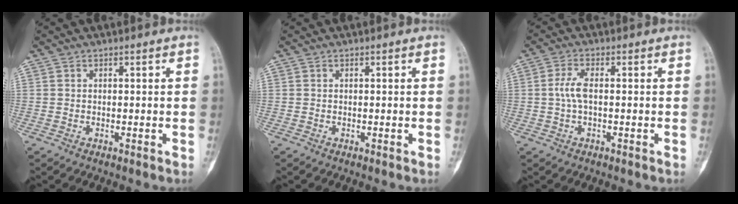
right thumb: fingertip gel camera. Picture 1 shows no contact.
{"total": 0.0}
{"total": 3.6, "force": [0.0, 1.4, 3.3], "torque": [-0.081, 0.006, -0.004]}